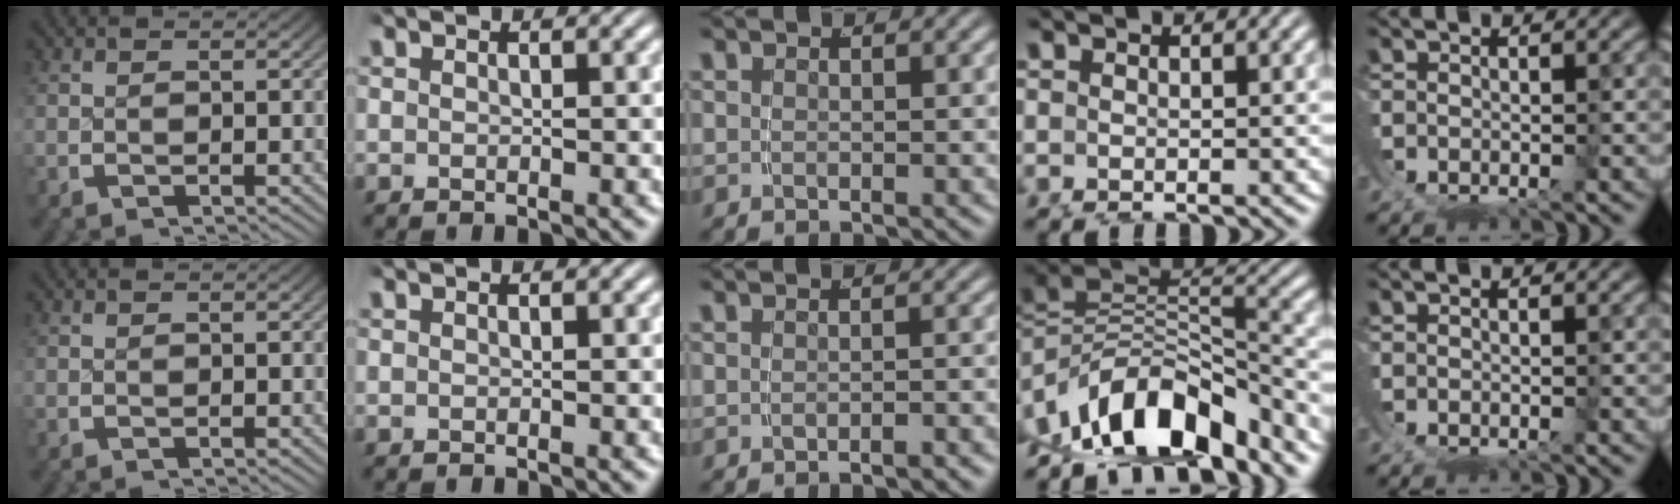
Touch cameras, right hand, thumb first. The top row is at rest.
{"middle": {"total": 1.1, "force": [-1.1, 0.0, 0.3], "torque": [-0.001, 0.005, -0.019]}, "ring": {"total": 11.4, "force": [-3.8, 7.5, 7.7], "torque": [-0.144, -0.035, -0.050]}}